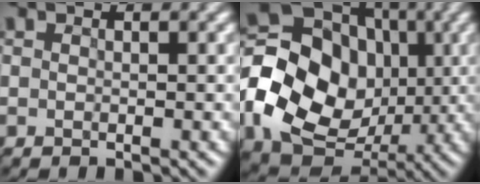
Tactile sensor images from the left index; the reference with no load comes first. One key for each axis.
{"total": 16.4, "fx": -1.5, "fy": 13.6, "fz": 9.1, "tx": -0.196, "ty": -0.001, "tz": -0.034}